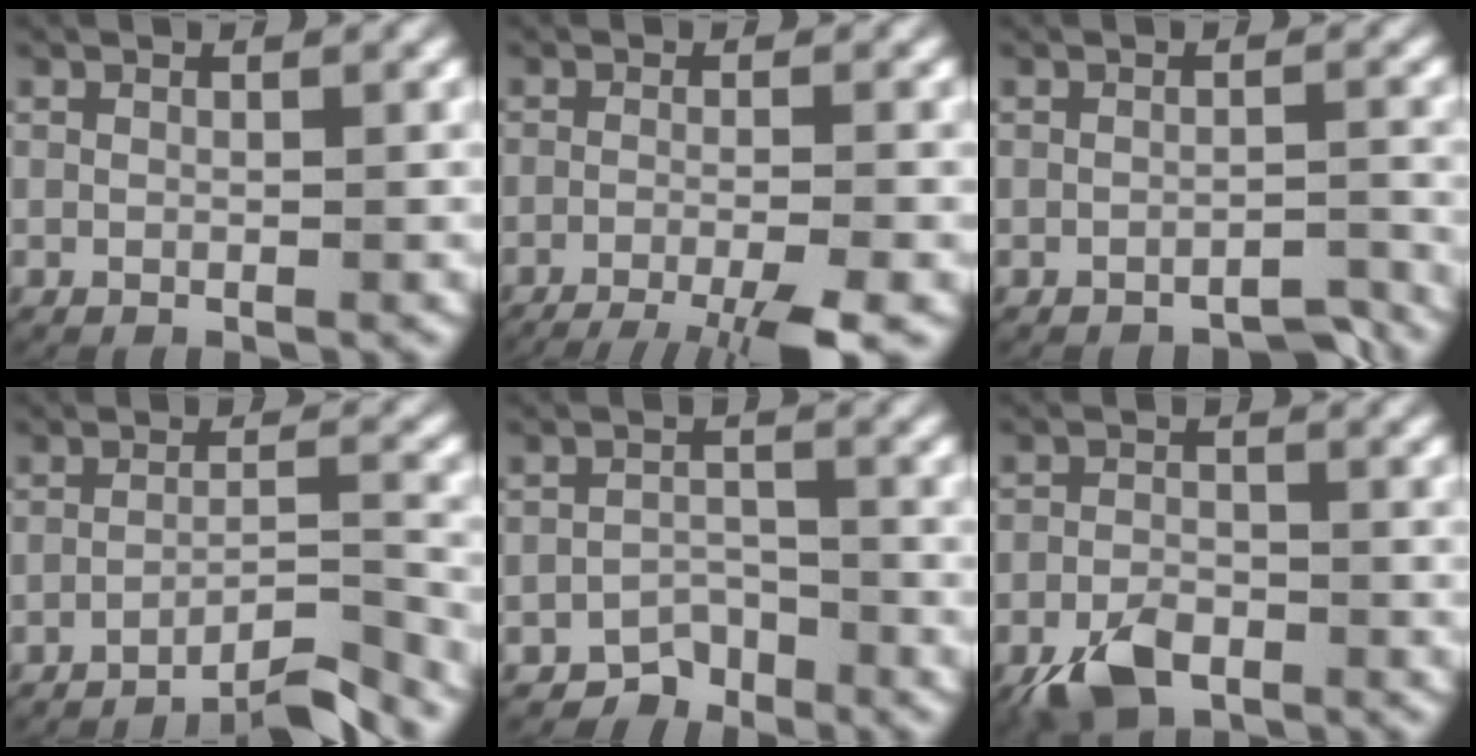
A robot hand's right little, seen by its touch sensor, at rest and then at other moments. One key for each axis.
{"total": 8.1, "fx": -6.2, "fy": 2.6, "fz": 4.5, "tx": -0.063, "ty": -0.021, "tz": -0.084}
{"total": 2.5, "fx": -2.4, "fy": 0.4, "fz": 0.4, "tx": -0.001, "ty": 0.000, "tz": -0.041}
{"total": 7.4, "fx": -6.9, "fy": 1.4, "fz": 2.4, "tx": -0.017, "ty": -0.019, "tz": -0.100}
{"total": 4.0, "fx": -3.3, "fy": 2.1, "fz": 0.5, "tx": 0.002, "ty": -0.012, "tz": -0.059}
{"total": 3.9, "fx": -2.6, "fy": 2.0, "fz": 2.1, "tx": -0.038, "ty": -0.008, "tz": -0.048}